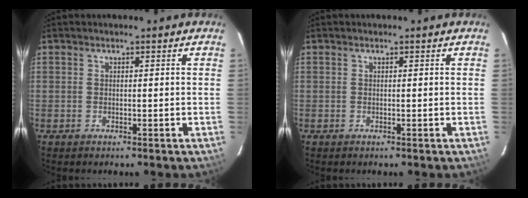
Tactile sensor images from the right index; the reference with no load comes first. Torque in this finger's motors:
{"motor_torque": [0.00, 0.00, 0.03, 0.00]}